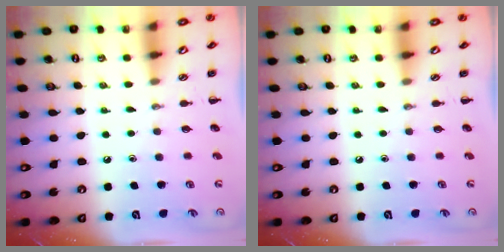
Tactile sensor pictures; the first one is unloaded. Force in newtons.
{"total": 0.0}